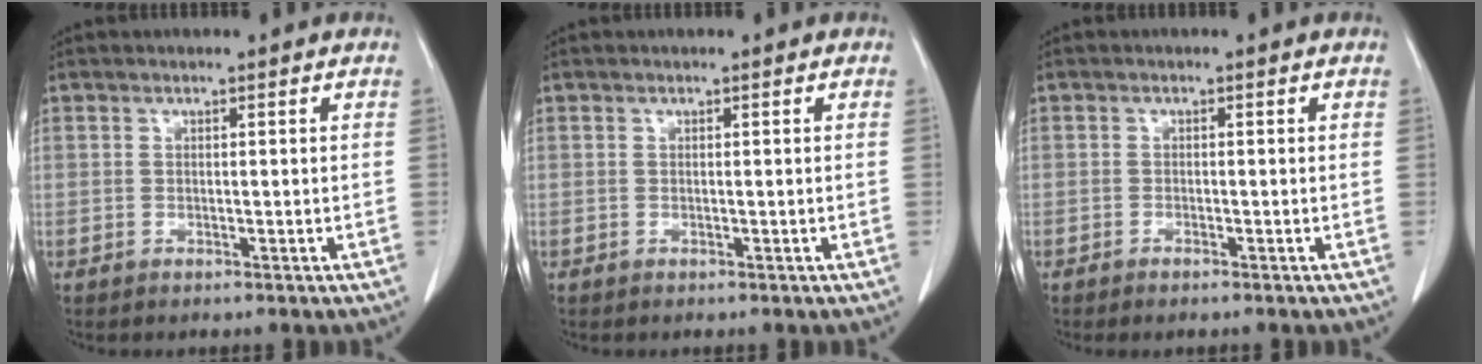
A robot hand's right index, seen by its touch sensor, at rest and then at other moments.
{"total": 0.0}
{"total": 0.9, "force": [-0.7, 0.2, 0.5], "torque": [-0.011, -0.001, -0.010]}